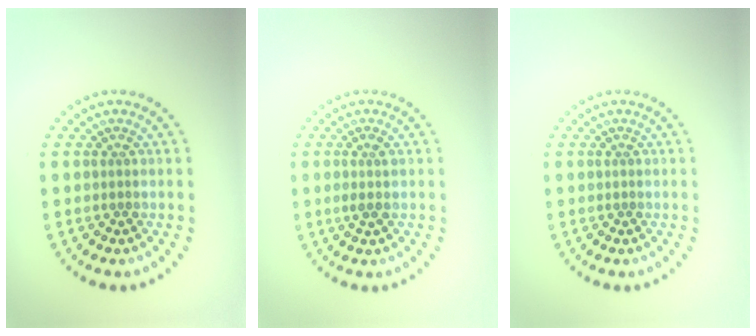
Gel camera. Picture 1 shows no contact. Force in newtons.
{"total": 1.2, "press": 1.0, "slide": 0.6}
{"total": 0.0}